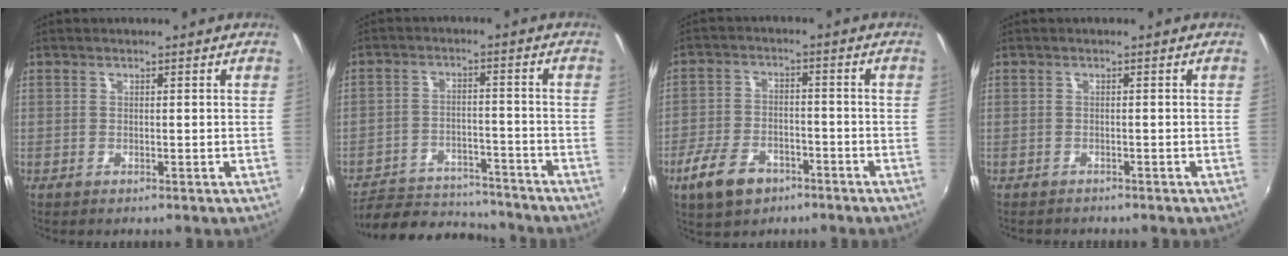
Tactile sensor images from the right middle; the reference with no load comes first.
{"total": 13.7, "force": [-12.4, 4.3, 3.8], "torque": [-0.094, 0.009, -0.181]}
{"total": 9.3, "force": [-5.7, 5.3, 5.1], "torque": [-0.128, -0.004, -0.103]}
{"total": 1.2, "force": [-1.1, 0.5, 0.0], "torque": [-0.004, -0.002, -0.018]}